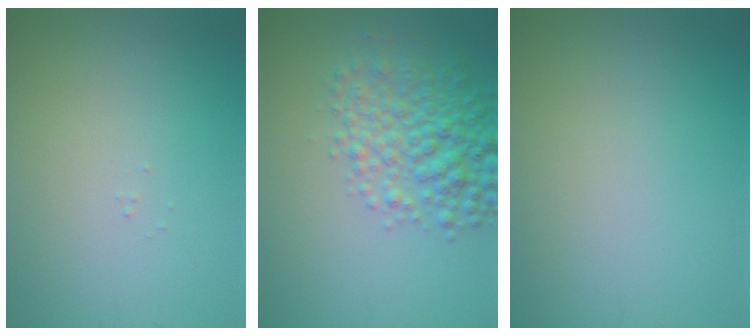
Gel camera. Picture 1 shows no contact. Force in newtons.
{"total": 5.5, "press": 5.5, "slide": 0.2}
{"total": 0.0}